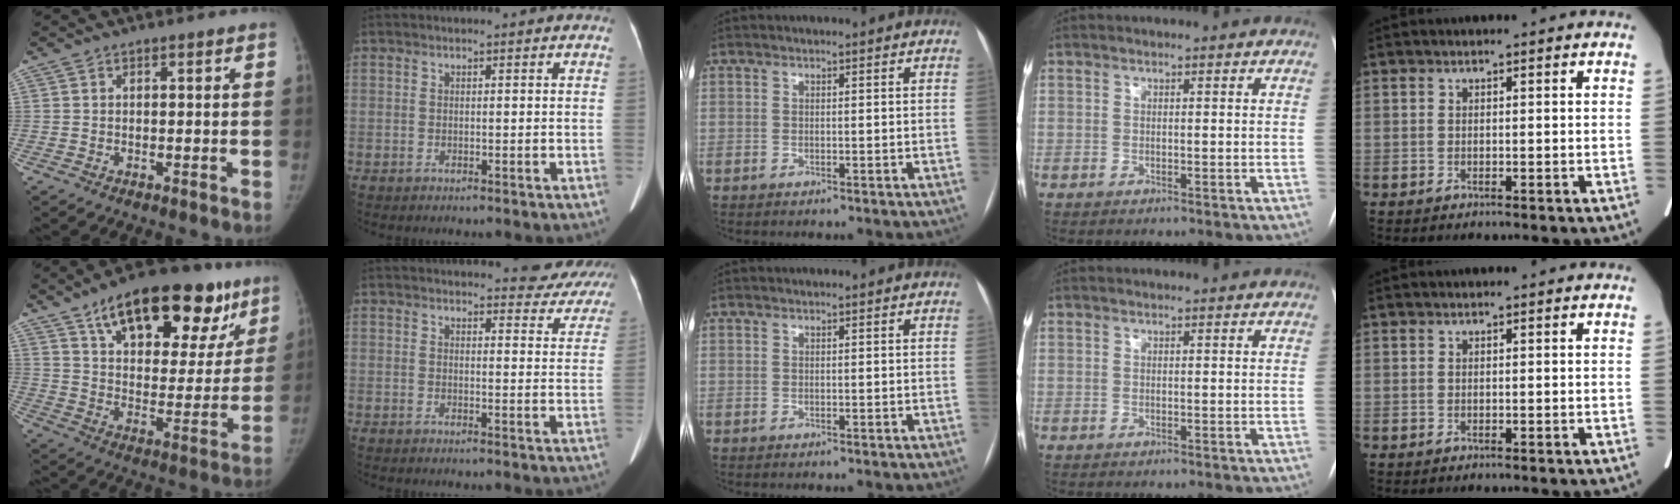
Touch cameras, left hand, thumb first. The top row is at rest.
{"thumb": {"total": 27.5, "force": [16.4, 12.5, 18.1], "torque": [-0.223, -0.024, 0.245]}, "index": {"total": 13.6, "force": [12.9, 3.3, 2.4], "torque": [0.006, -0.021, 0.121]}}